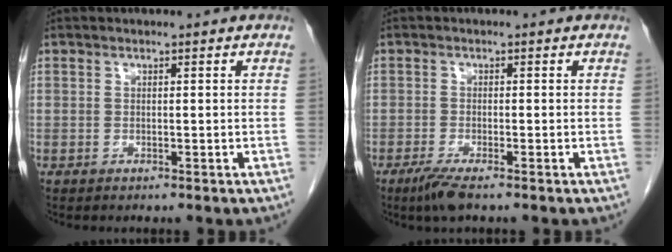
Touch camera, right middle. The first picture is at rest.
{"total": 3.1, "force": [-2.2, 0.2, 2.3], "torque": [-0.050, -0.010, -0.044]}